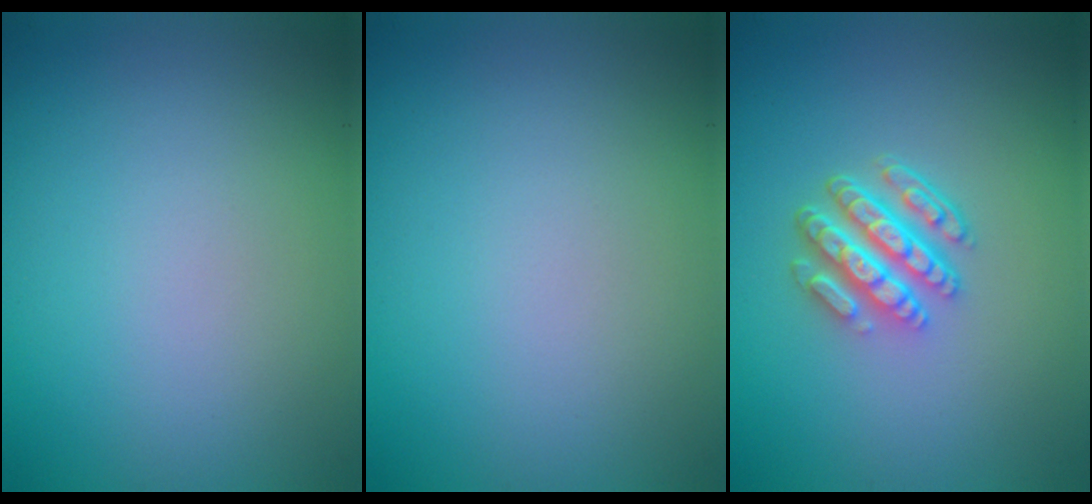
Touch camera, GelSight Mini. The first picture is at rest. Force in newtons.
{"total": 0.0}
{"total": 4.8, "press": 3.6, "slide": 3.2}